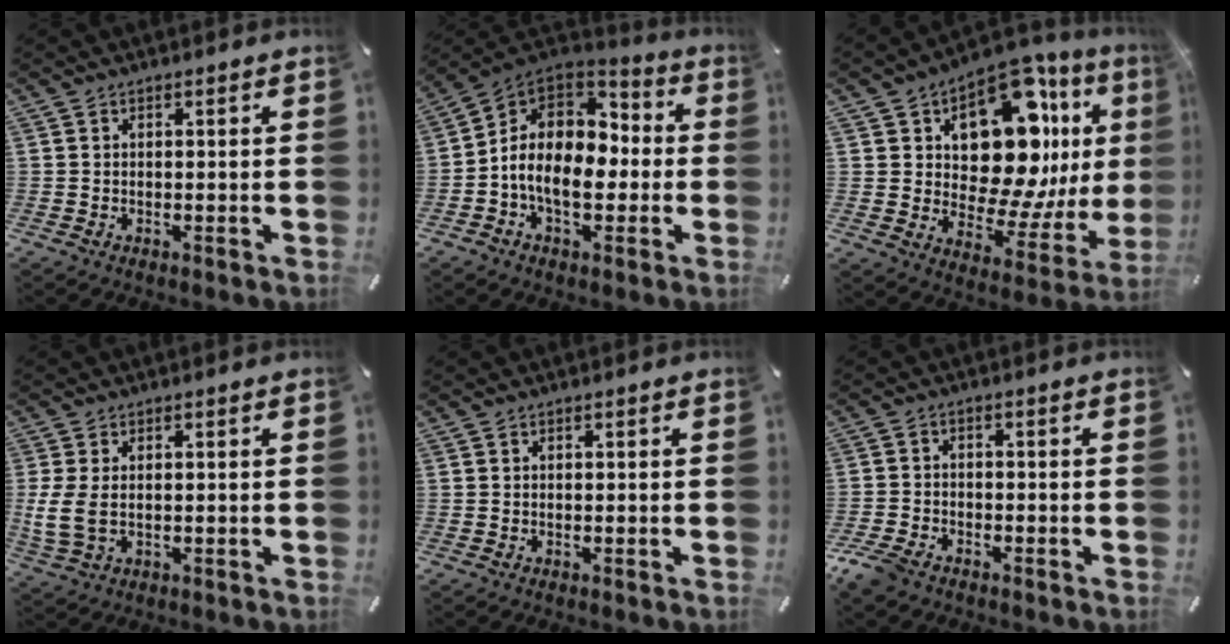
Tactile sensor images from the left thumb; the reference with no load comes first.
{"total": 13.5, "force": [-3.1, 9.6, 9.0], "torque": [-0.177, 0.012, -0.061]}
{"total": 20.6, "force": [7.6, 12.1, 14.8], "torque": [-0.222, -0.068, 0.129]}
{"total": 5.8, "force": [0.3, 3.4, 4.7], "torque": [-0.098, -0.002, 0.004]}
{"total": 0.0}
{"total": 4.5, "force": [-3.4, 2.2, 1.9], "torque": [-0.061, 0.009, -0.071]}